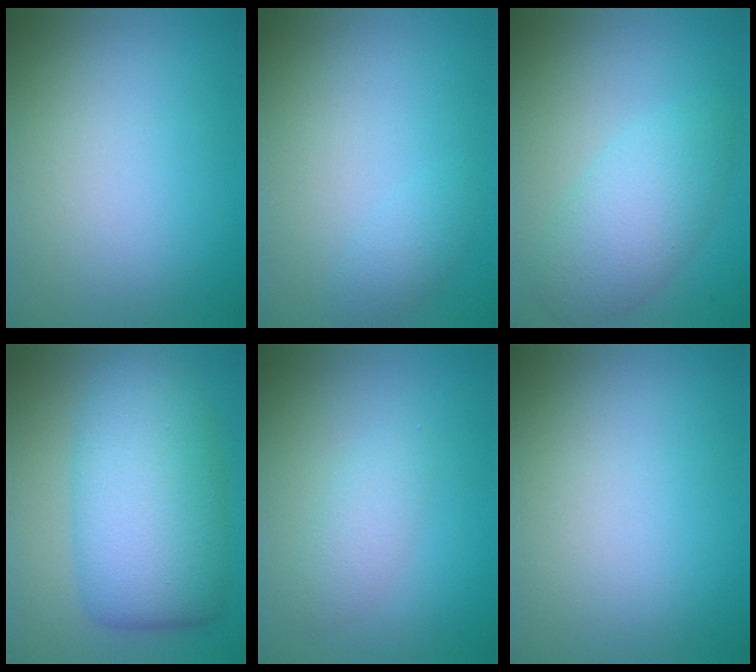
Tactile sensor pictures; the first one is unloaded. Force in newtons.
{"total": 1.3, "press": 1.3, "slide": 0.1}
{"total": 4.3, "press": 4.3, "slide": 0.2}
{"total": 9.2, "press": 9.2, "slide": 0.3}
{"total": 1.7, "press": 1.7, "slide": 0.1}
{"total": 0.0}